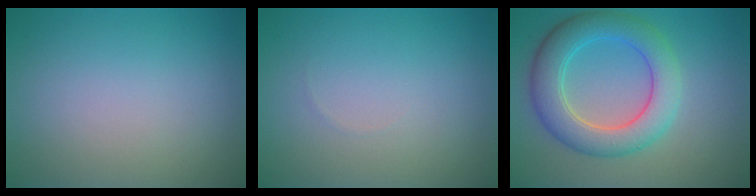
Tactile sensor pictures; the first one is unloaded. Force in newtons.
{"total": 0.0}
{"total": 6.4, "press": 6.4, "slide": 0.3}